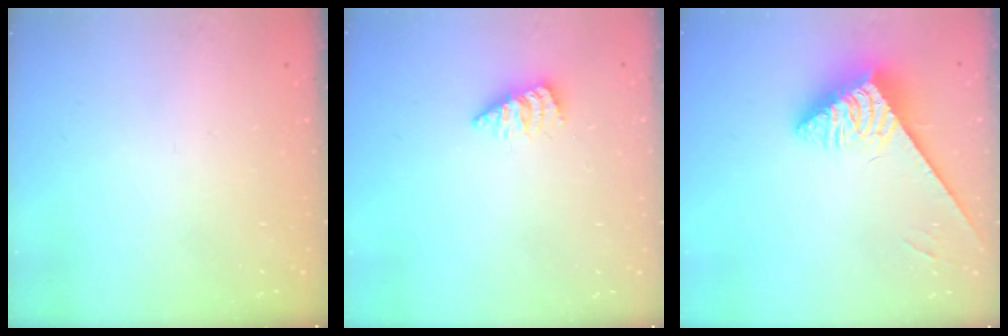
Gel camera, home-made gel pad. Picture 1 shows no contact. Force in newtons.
{"total": 2.3, "press": 2.3, "slide": 0.3}
{"total": 3.9, "press": 3.9, "slide": 0.7}